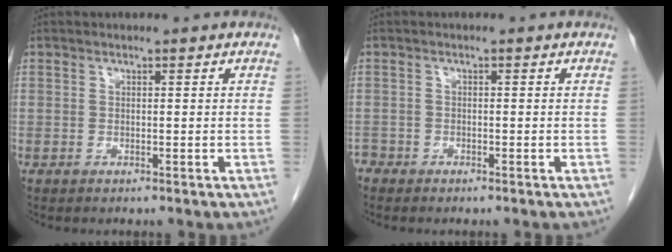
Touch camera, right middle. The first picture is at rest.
{"total": 1.7, "force": [-1.5, 0.8, 0.0], "torque": [-0.005, 0.000, -0.029]}